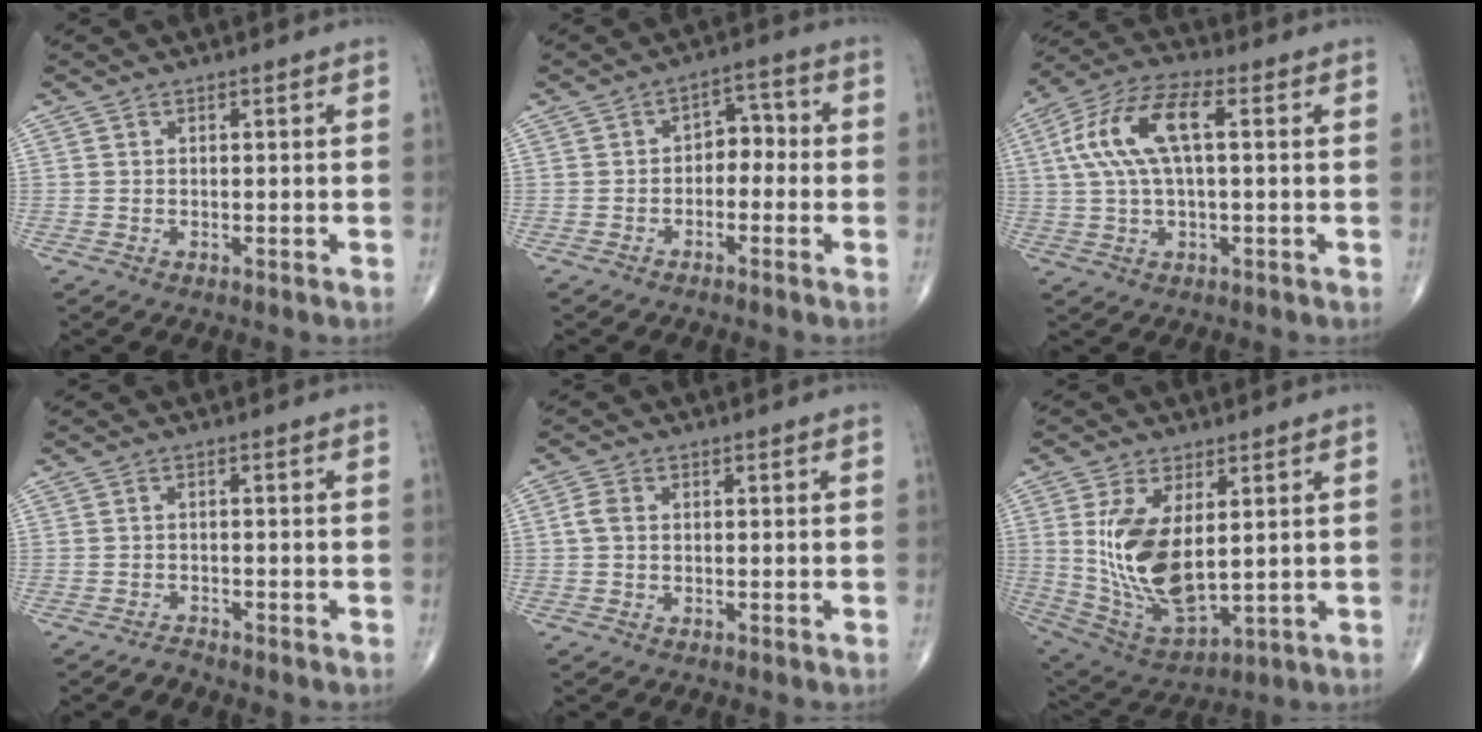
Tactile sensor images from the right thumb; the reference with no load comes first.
{"total": 4.8, "force": [-1.2, 3.4, 3.2], "torque": [-0.021, 0.030, -0.032]}
{"total": 12.6, "force": [2.3, 5.1, 11.3], "torque": [-0.246, 0.037, 0.041]}
{"total": 1.3, "force": [-1.3, 0.1, -0.2], "torque": [0.004, 0.002, -0.025]}
{"total": 2.3, "force": [0.0, 1.6, 1.6], "torque": [-0.034, 0.005, -0.003]}
{"total": 15.1, "force": [2.4, 7.6, 12.9], "torque": [-0.242, -0.019, 0.067]}